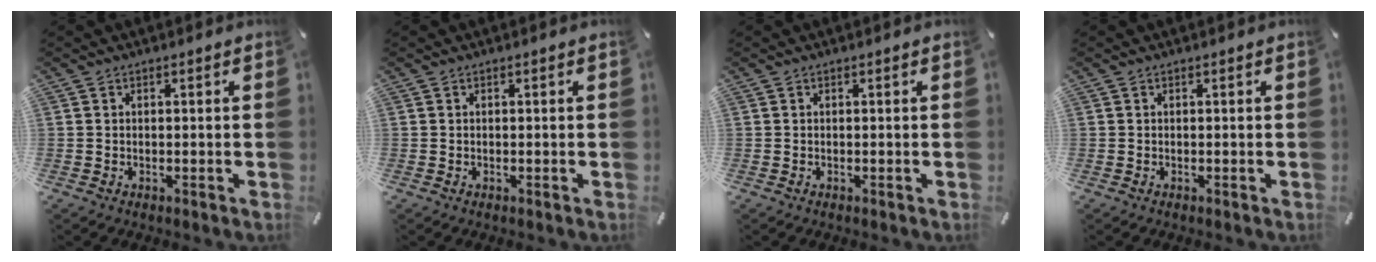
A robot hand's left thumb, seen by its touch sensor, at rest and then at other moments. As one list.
[{"total": 0.0}, {"total": 0.0}, {"total": 0.0}]